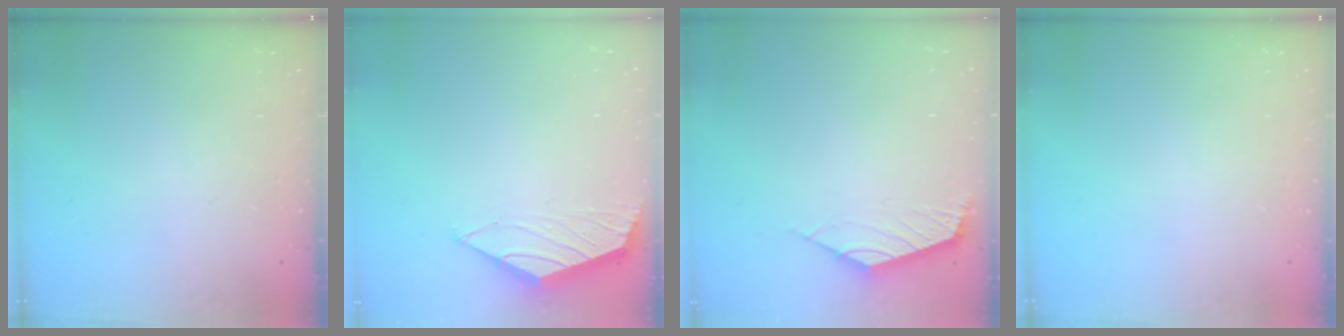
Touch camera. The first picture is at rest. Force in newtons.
{"total": 1.5, "press": 1.4, "slide": 0.5}
{"total": 2.4, "press": 2.3, "slide": 0.6}
{"total": 0.0}